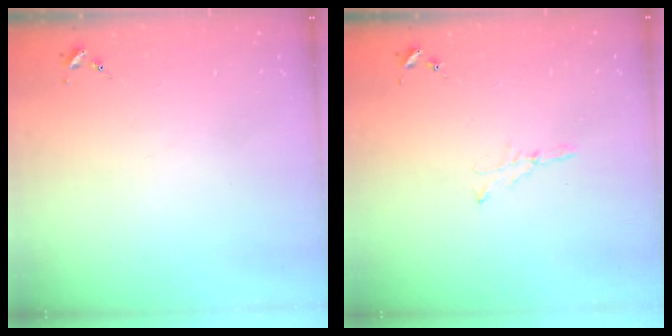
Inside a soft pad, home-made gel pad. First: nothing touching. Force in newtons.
{"total": 3.3, "press": 3.3, "slide": 0.4}